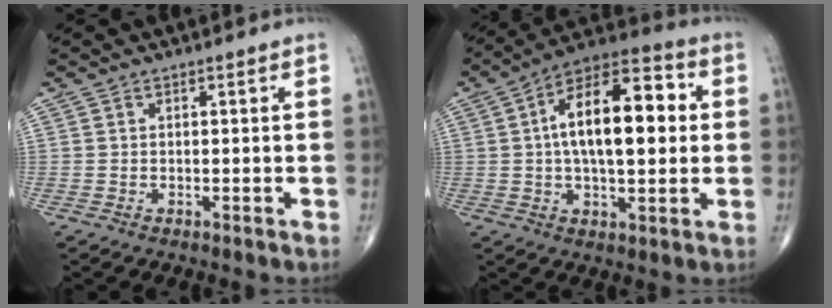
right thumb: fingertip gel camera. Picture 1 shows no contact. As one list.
[{"total": 18.7, "force": [2.3, 8.5, 16.4], "torque": [-0.249, 0.025, 0.029]}]